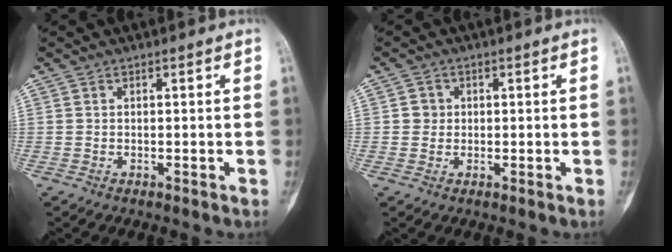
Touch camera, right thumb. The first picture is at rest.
{"total": 1.5, "force": [0.1, 1.5, 0.4], "torque": [0.001, 0.004, 0.000]}